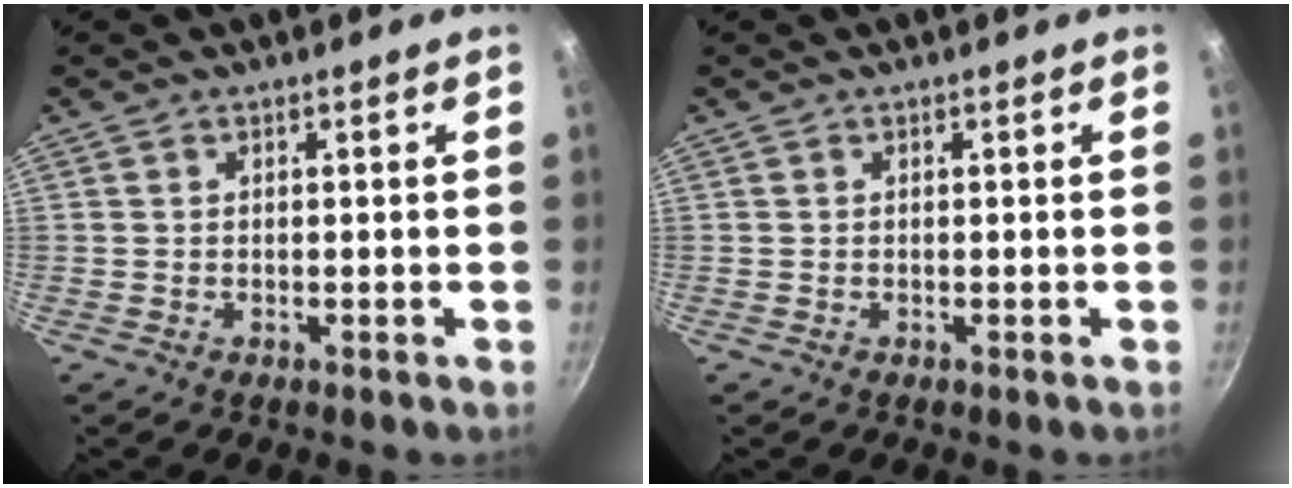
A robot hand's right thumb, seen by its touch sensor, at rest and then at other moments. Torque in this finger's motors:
{"motor_torque": [-0.03, 0.03, 0.00, 0.00, 0.00]}